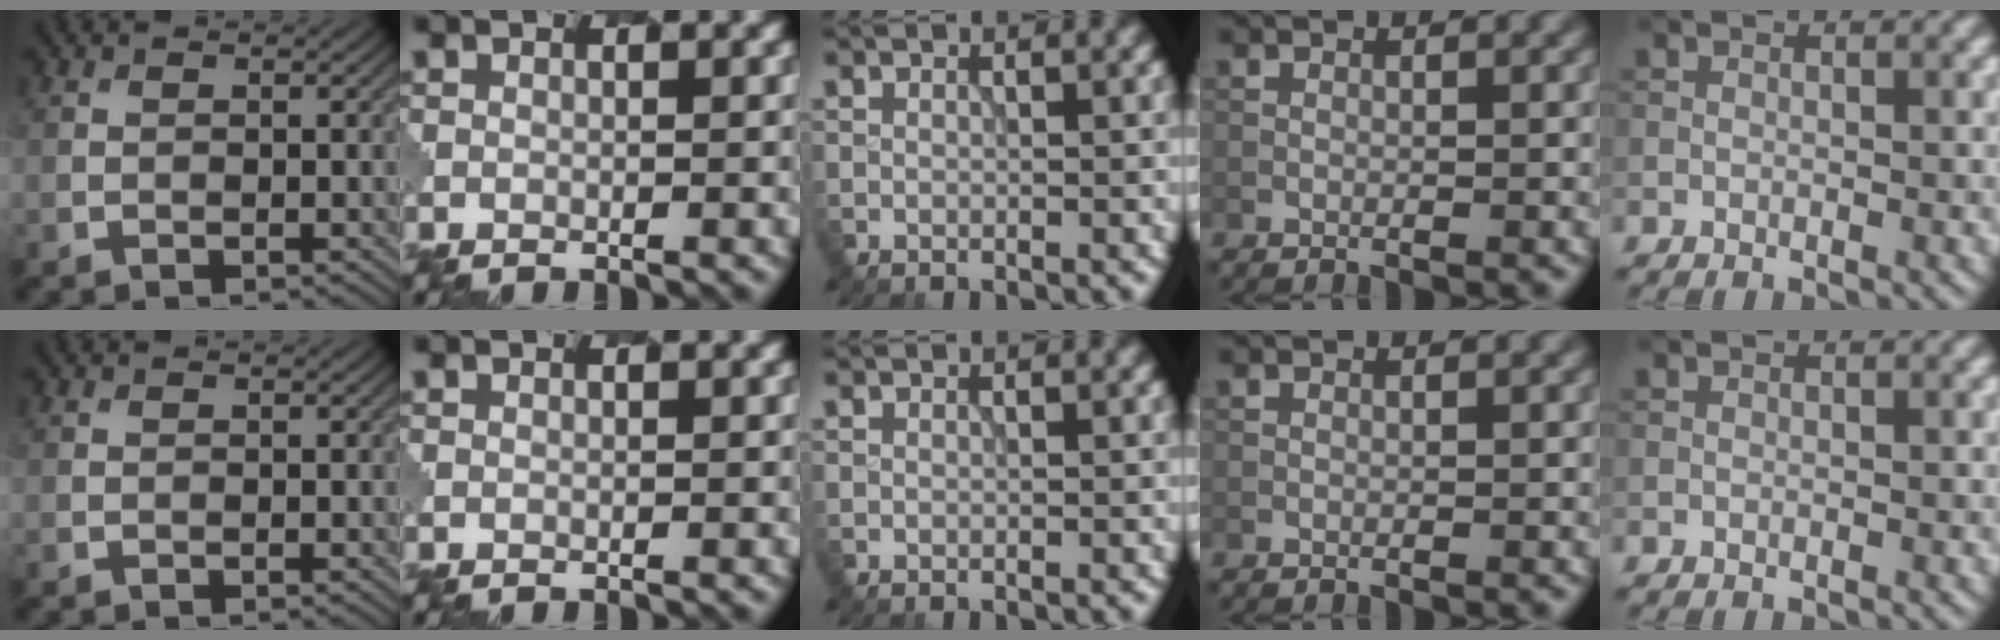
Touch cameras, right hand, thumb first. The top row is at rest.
{}